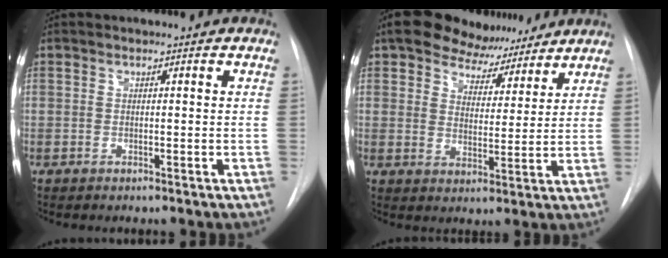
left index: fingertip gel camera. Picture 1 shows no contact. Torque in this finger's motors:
{"motor_torque": [1.01, -1.13, 0.25, 0.06]}